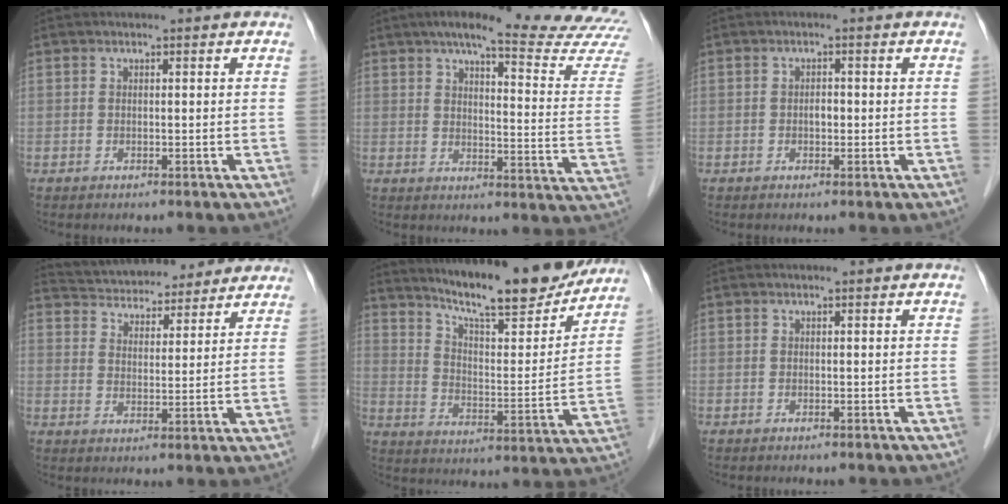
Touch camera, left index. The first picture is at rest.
{"total": 21.7, "force": [19.7, 0.4, 9.2], "torque": [-0.120, -0.077, 0.227]}
{"total": 1.2, "force": [-0.2, 0.7, 1.0], "torque": [-0.015, 0.003, -0.005]}
{"total": 16.2, "force": [15.0, 4.7, 4.0], "torque": [-0.062, 0.029, 0.217]}
{"total": 20.3, "force": [18.0, 2.1, 9.0], "torque": [-0.137, -0.031, 0.259]}
{"total": 0.0}